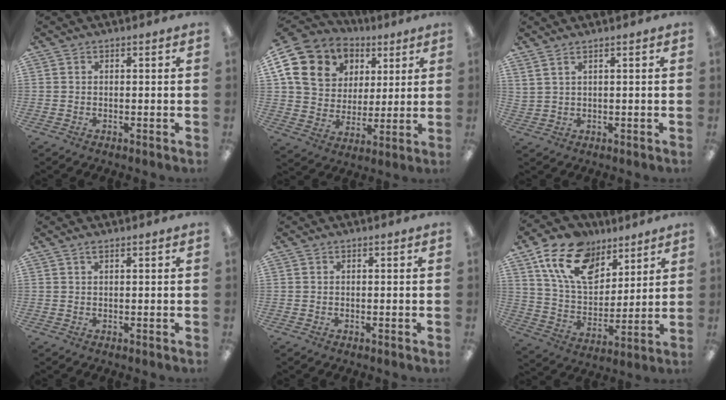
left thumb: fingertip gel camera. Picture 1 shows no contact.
{"total": 15.3, "force": [7.0, 12.5, 5.5], "torque": [-0.098, -0.034, 0.139]}
{"total": 1.7, "force": [1.2, 0.4, 1.0], "torque": [-0.022, -0.004, 0.023]}
{"total": 0.6, "force": [0.3, 0.1, 0.5], "torque": [-0.011, 0.000, 0.005]}
{"total": 0.0}
{"total": 17.5, "force": [10.1, 10.7, 9.5], "torque": [-0.174, -0.034, 0.187]}